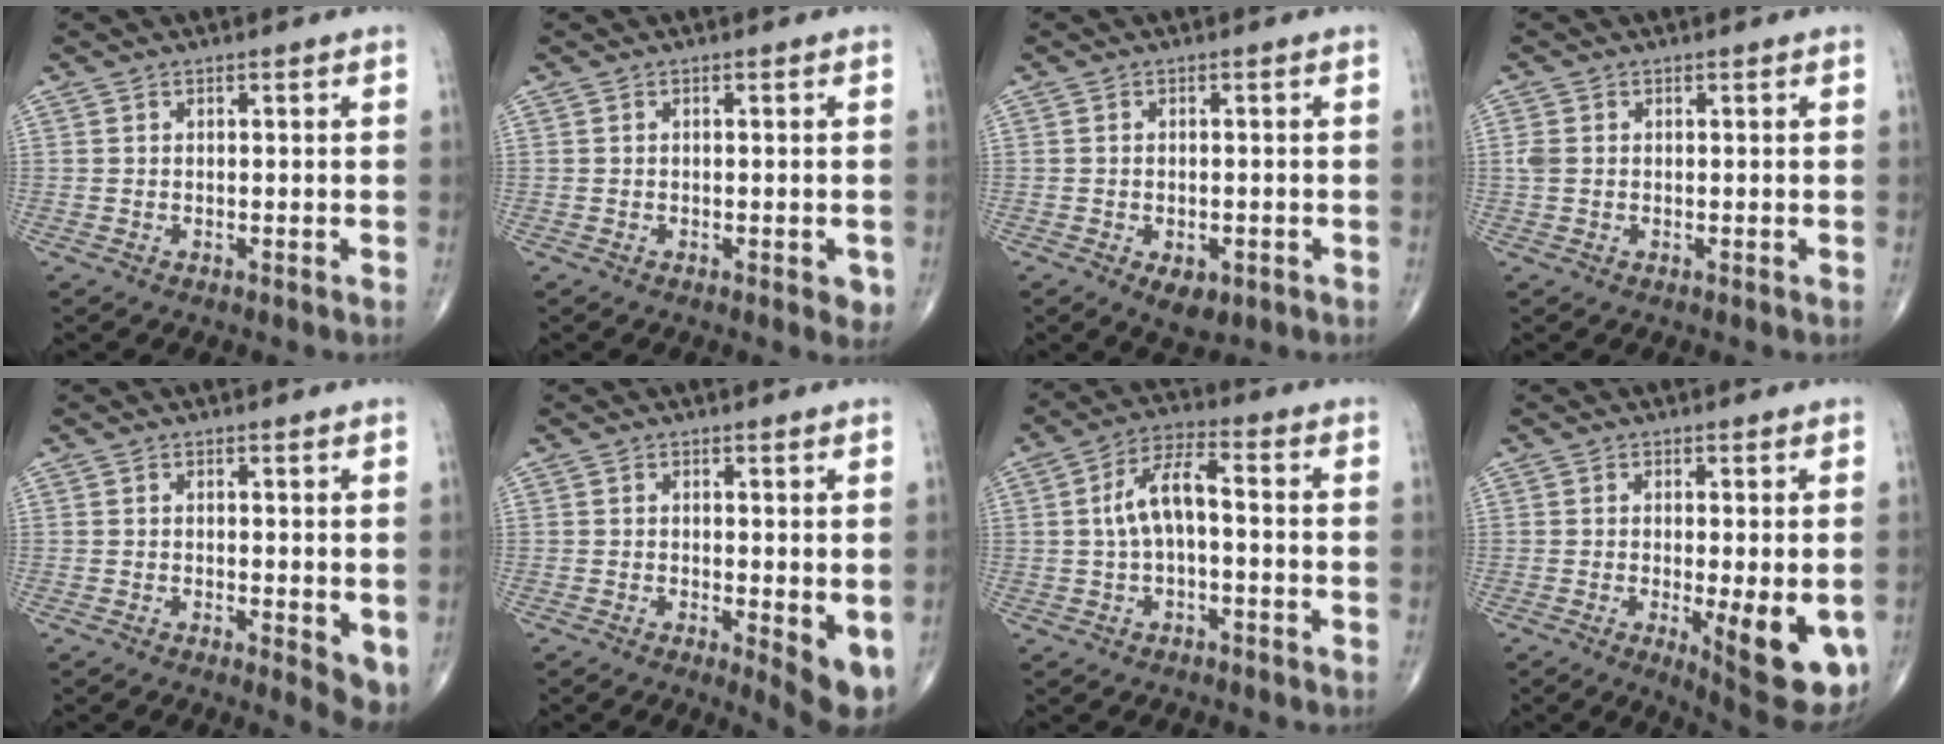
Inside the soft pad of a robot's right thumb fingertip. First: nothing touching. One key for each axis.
{"total": 2.5, "fx": -0.8, "fy": 1.0, "fz": 2.2, "tx": -0.016, "ty": -0.003, "tz": -0.007}
{"total": 4.6, "fx": -1.8, "fy": 2.6, "fz": 3.4, "tx": -0.044, "ty": 0.003, "tz": -0.017}
{"total": 1.7, "fx": 0.1, "fy": 1.3, "fz": 1.1, "tx": -0.036, "ty": 0.003, "tz": 0.001}
{"total": 4.5, "fx": -0.2, "fy": 1.5, "fz": 4.3, "tx": -0.049, "ty": -0.012, "tz": -0.002}
{"total": 5.8, "fx": -0.6, "fy": 1.7, "fz": 5.6, "tx": -0.074, "ty": -0.017, "tz": -0.007}
{"total": 6.1, "fx": -0.3, "fy": 2.0, "fz": 5.8, "tx": -0.119, "ty": 0.027, "tz": -0.009}
{"total": 11.9, "fx": -2.6, "fy": 3.4, "fz": 11.1, "tx": -0.141, "ty": -0.025, "tz": -0.026}